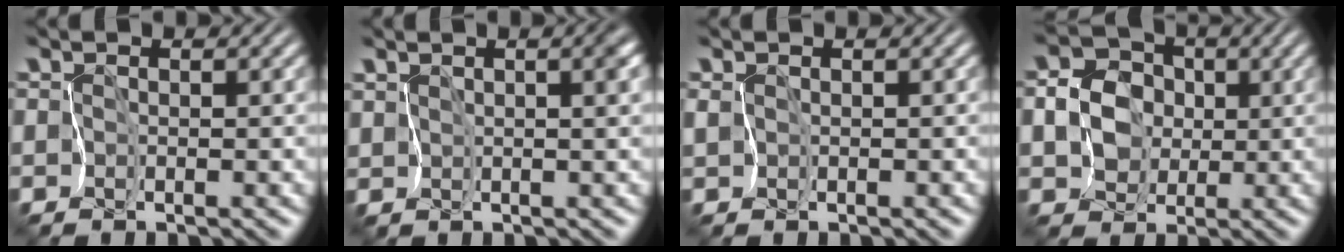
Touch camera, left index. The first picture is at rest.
{"total": 2.8, "force": [0.9, 1.0, 2.4], "torque": [-0.031, 0.003, 0.018]}
{"total": 0.7, "force": [0.1, 0.6, 0.4], "torque": [-0.010, -0.003, 0.003]}
{"total": 4.4, "force": [0.2, 3.8, 2.1], "torque": [-0.037, 0.014, -0.011]}